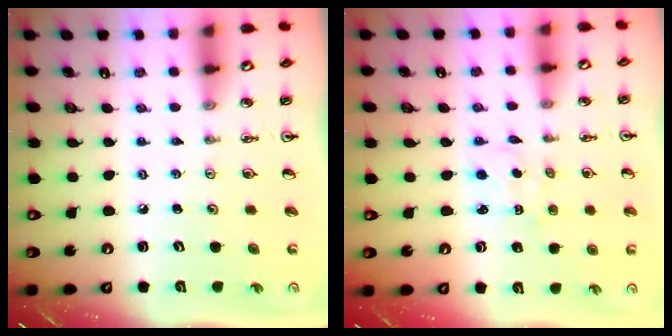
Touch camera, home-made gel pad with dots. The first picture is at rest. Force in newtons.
{"total": 2.1, "press": 2.1, "slide": 0.3}